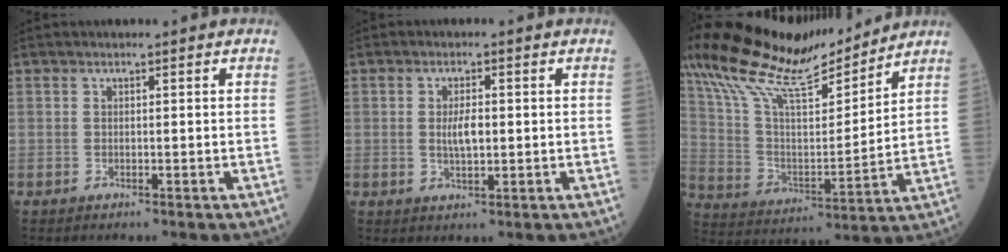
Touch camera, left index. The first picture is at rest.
{"total": 3.3, "force": [0.1, 1.1, 3.1], "torque": [-0.063, -0.001, 0.002]}
{"total": 19.7, "force": [17.2, 3.0, 9.2], "torque": [-0.183, 0.017, 0.307]}